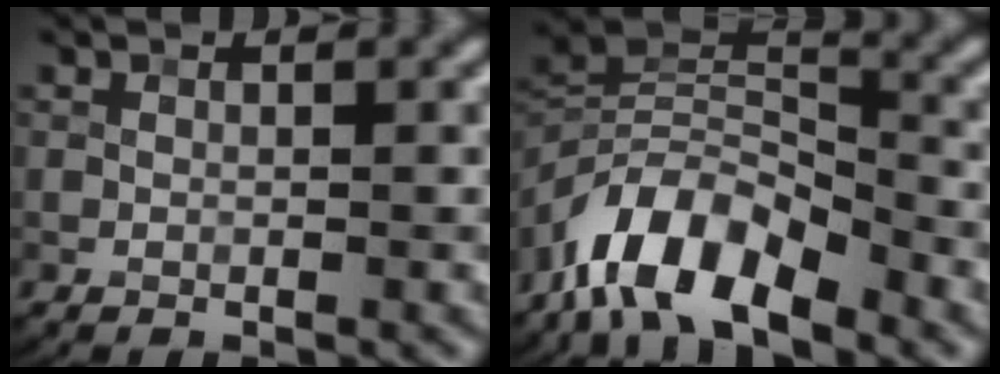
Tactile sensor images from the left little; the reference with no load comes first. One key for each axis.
{"total": 9.2, "fx": -6.4, "fy": 3.3, "fz": 5.8, "tx": -0.097, "ty": 0.014, "tz": -0.128}